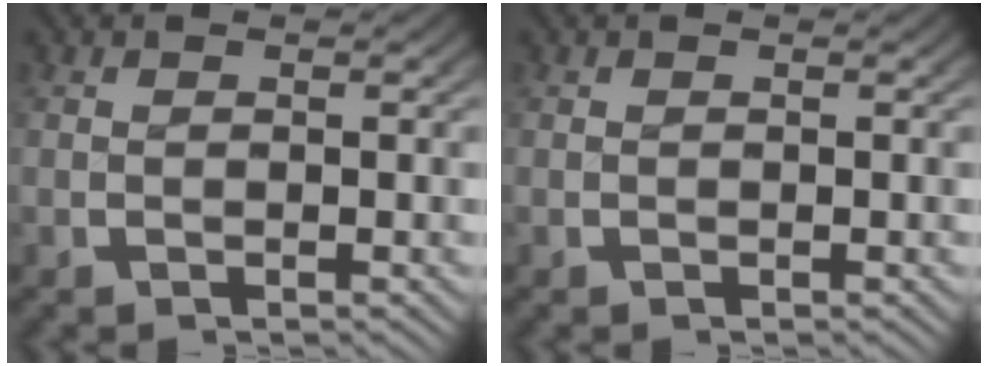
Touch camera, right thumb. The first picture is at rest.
{"total": 0.0}